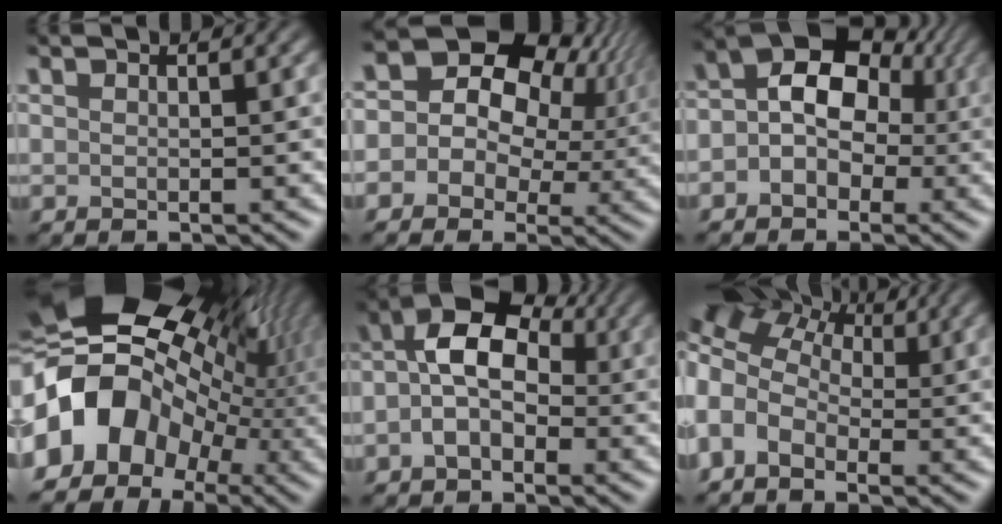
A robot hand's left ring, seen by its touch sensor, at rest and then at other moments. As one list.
[{"total": 12.7, "force": [3.0, 10.2, 6.9], "torque": [-0.122, 0.023, 0.034]}, {"total": 6.3, "force": [-1.1, 5.0, 3.7], "torque": [-0.052, 0.005, -0.026]}, {"total": 15.5, "force": [-2.1, 12.0, 9.5], "torque": [-0.205, 0.008, -0.031]}, {"total": 5.5, "force": [-1.4, 3.8, 3.7], "torque": [-0.070, 0.006, -0.025]}, {"total": 6.5, "force": [-0.1, 5.4, 3.7], "torque": [-0.104, 0.003, 0.004]}]